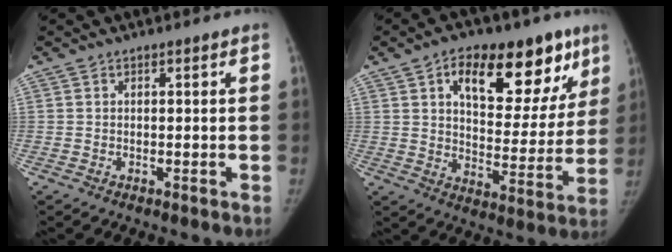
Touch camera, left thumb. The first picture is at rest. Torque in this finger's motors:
{"motor_torque": [1.26, 1.95, 0.11, 0.30, 0.12]}